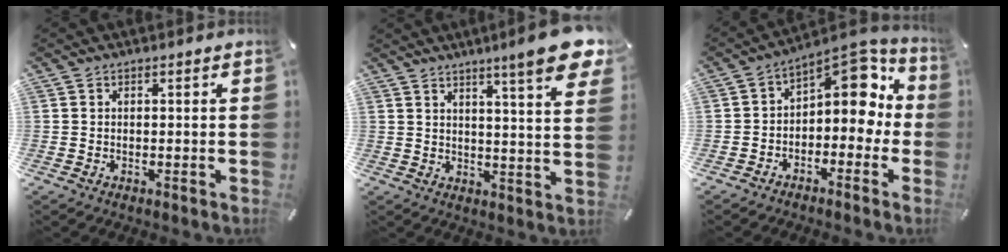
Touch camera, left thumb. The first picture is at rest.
{"total": 11.4, "force": [7.4, 1.0, 8.6], "torque": [-0.130, -0.045, 0.118]}
{"total": 10.5, "force": [3.8, 6.8, 7.1], "torque": [-0.087, -0.041, 0.066]}